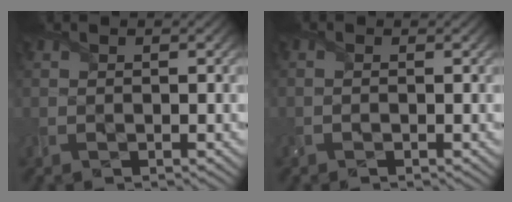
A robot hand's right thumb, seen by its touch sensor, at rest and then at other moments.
{"total": 0.0}